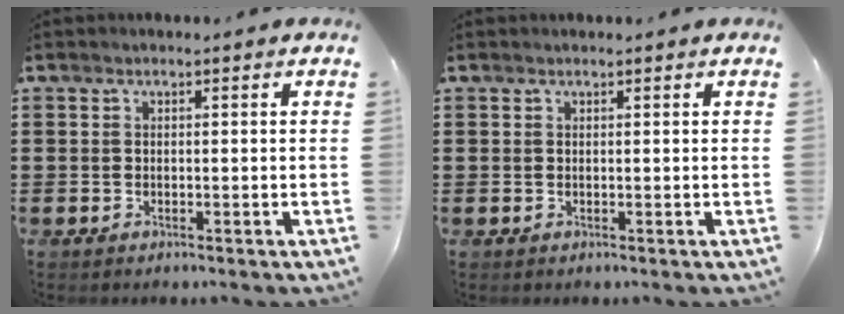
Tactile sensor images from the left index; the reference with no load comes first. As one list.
[{"total": 0.0}]